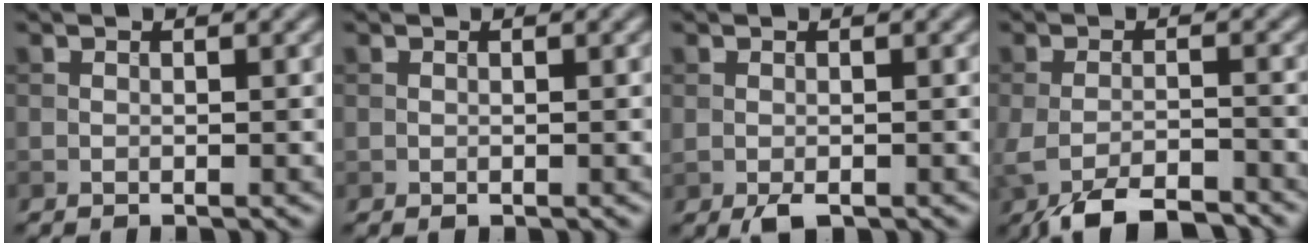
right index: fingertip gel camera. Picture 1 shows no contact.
{"total": 0.0}
{"total": 2.0, "force": [-1.1, 0.9, 1.4], "torque": [-0.032, -0.008, -0.017]}
{"total": 6.4, "force": [-4.9, 1.7, 3.8], "torque": [-0.072, -0.012, -0.090]}